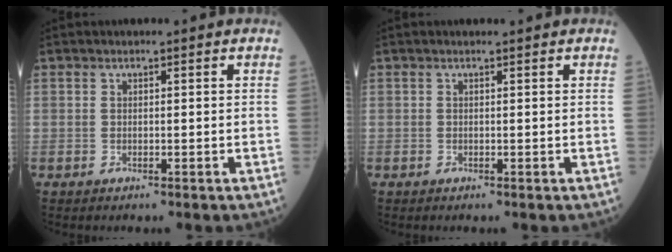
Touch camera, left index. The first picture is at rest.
{"total": 0.7, "force": [0.6, 0.0, 0.3], "torque": [-0.004, 0.005, 0.009]}